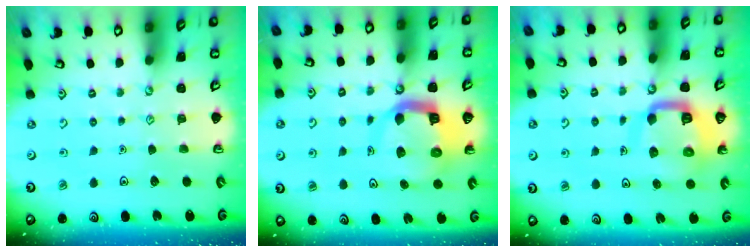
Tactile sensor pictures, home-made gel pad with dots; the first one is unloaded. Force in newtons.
{"total": 9.7, "press": 9.6, "slide": 1.3}
{"total": 12.5, "press": 12.4, "slide": 1.5}